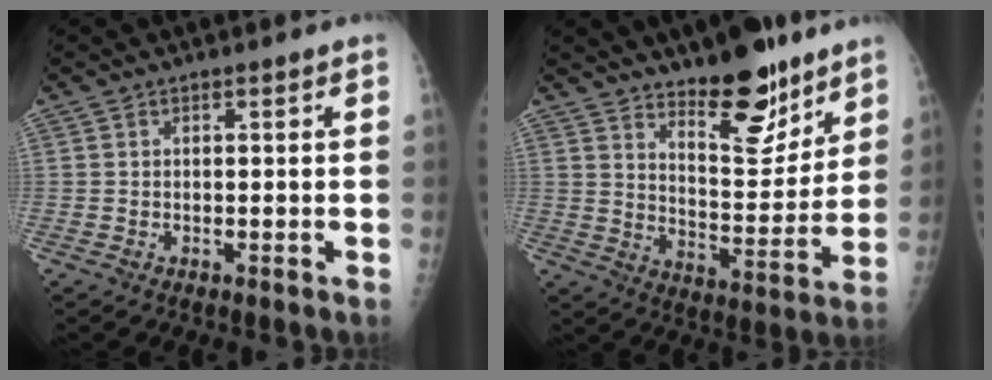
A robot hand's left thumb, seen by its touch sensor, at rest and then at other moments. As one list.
[{"total": 13.4, "force": [9.7, 4.7, 8.0], "torque": [-0.084, -0.079, 0.159]}]